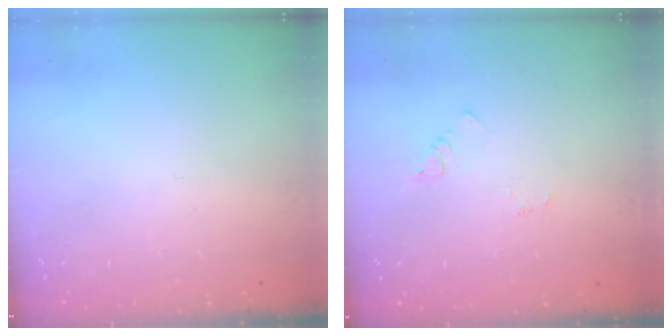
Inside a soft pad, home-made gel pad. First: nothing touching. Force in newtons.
{"total": 2.4, "press": 2.4, "slide": 0.3}